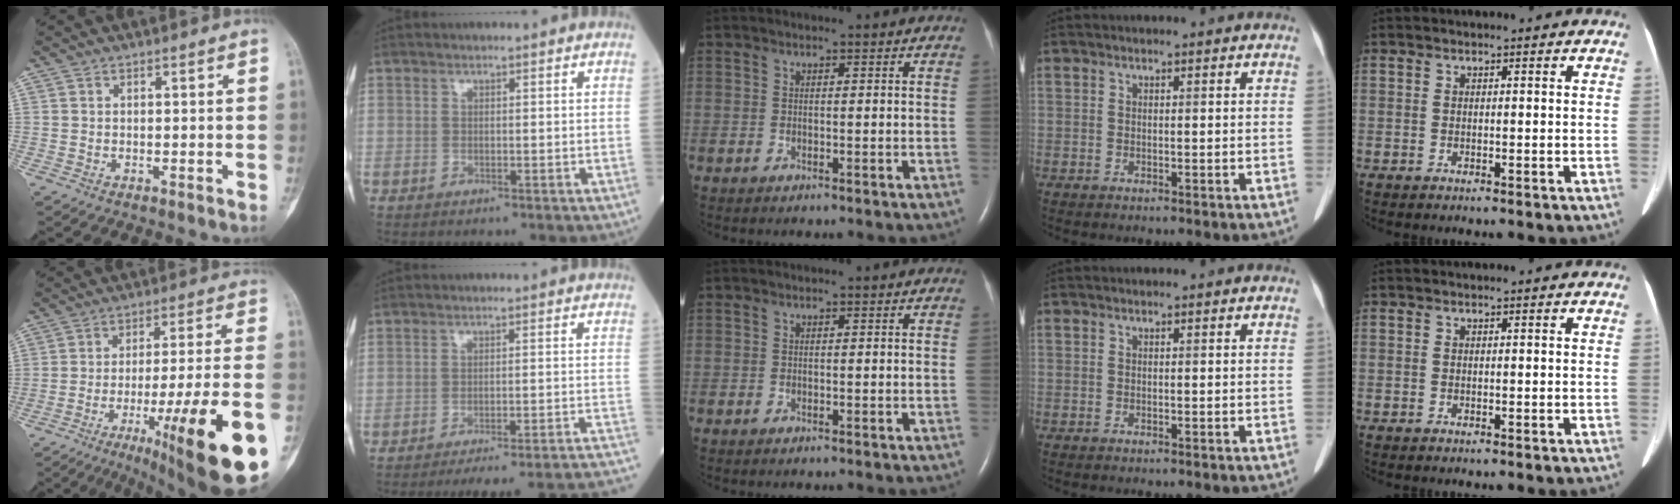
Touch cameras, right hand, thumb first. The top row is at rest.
{"thumb": {"total": 24.2, "force": [-10.8, 2.9, 21.4], "torque": [-0.253, 0.035, -0.154]}, "index": {"total": 22.6, "force": [-21.3, -1.6, 7.2], "torque": [-0.036, -0.018, -0.263]}}